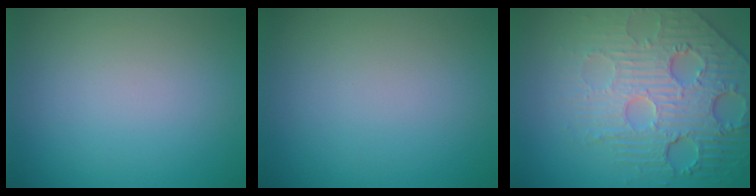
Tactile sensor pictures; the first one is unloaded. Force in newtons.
{"total": 0.0}
{"total": 7.9, "press": 5.6, "slide": 5.5}